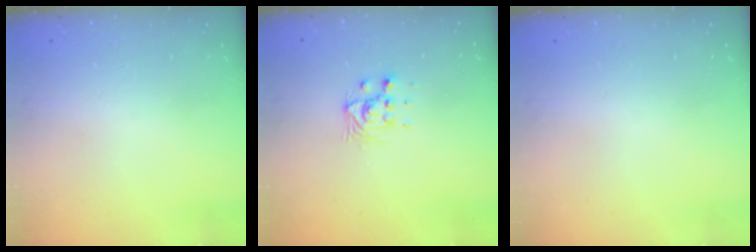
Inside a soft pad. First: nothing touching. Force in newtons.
{"total": 6.4, "press": 6.4, "slide": 0.2}
{"total": 0.0}